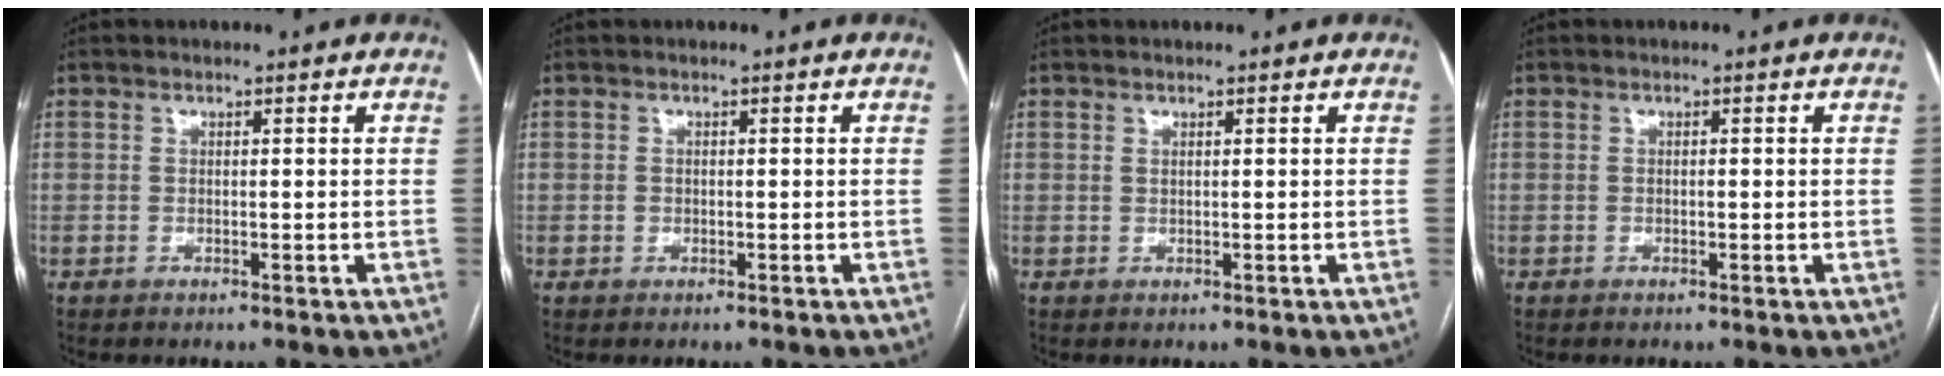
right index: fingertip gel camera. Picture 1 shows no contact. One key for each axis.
{"total": 0.5, "fx": -0.1, "fy": 0.5, "fz": 0.1, "tx": -0.003, "ty": 0.003, "tz": -0.003}
{"total": 0.0}
{"total": 0.0}